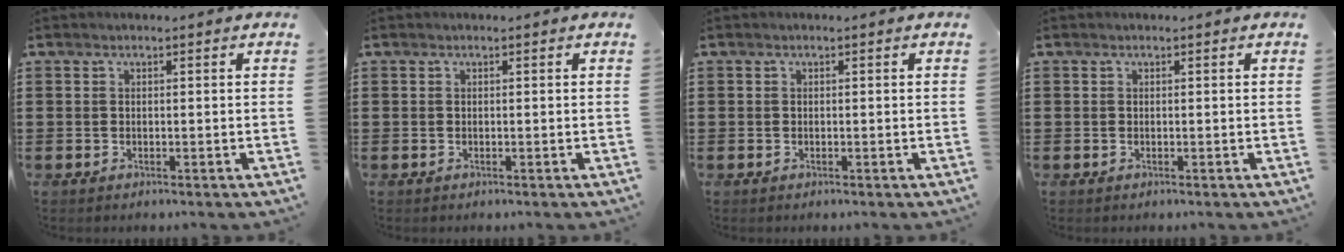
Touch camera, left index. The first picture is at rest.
{"total": 0.0}
{"total": 0.0}
{"total": 0.0}